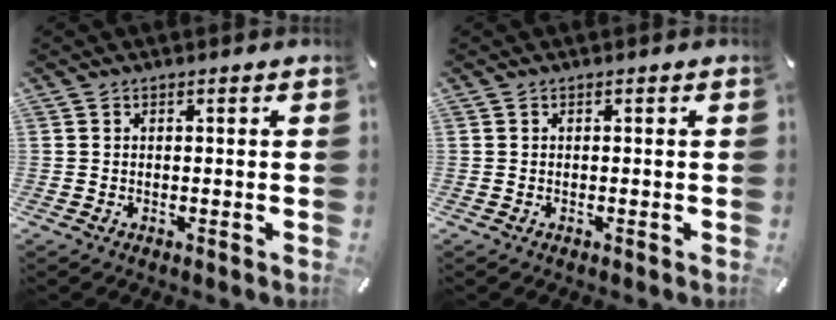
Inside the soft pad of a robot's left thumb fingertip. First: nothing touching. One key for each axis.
{"total": 0.0}